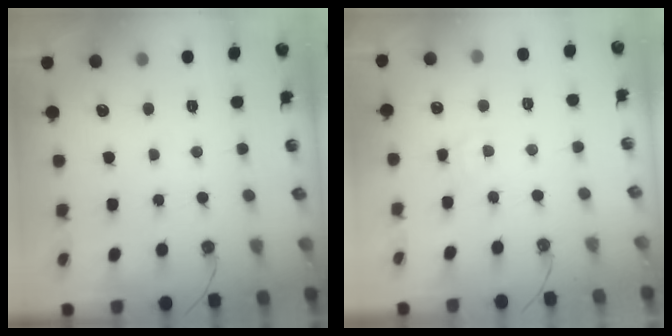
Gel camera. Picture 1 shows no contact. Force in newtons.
{"total": 2.6, "press": 2.6, "slide": 0.4}